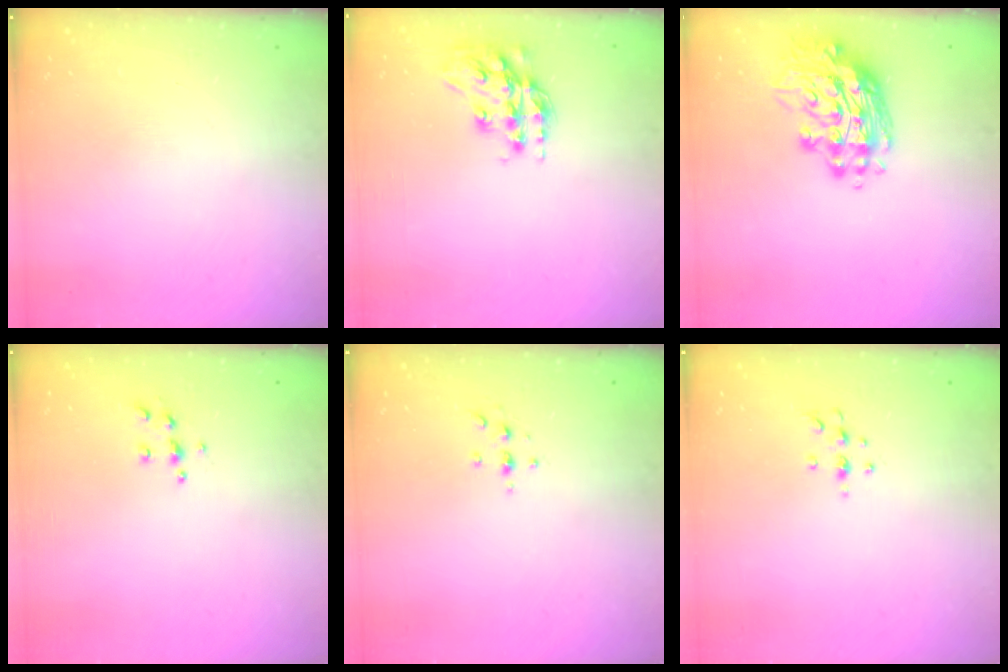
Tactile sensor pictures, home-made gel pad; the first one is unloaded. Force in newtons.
{"total": 16.0, "press": 16.0, "slide": 1.2}
{"total": 15.0, "press": 14.9, "slide": 1.4}
{"total": 5.5, "press": 5.5, "slide": 0.5}
{"total": 2.4, "press": 2.4, "slide": 0.3}
{"total": 5.2, "press": 5.2, "slide": 0.6}